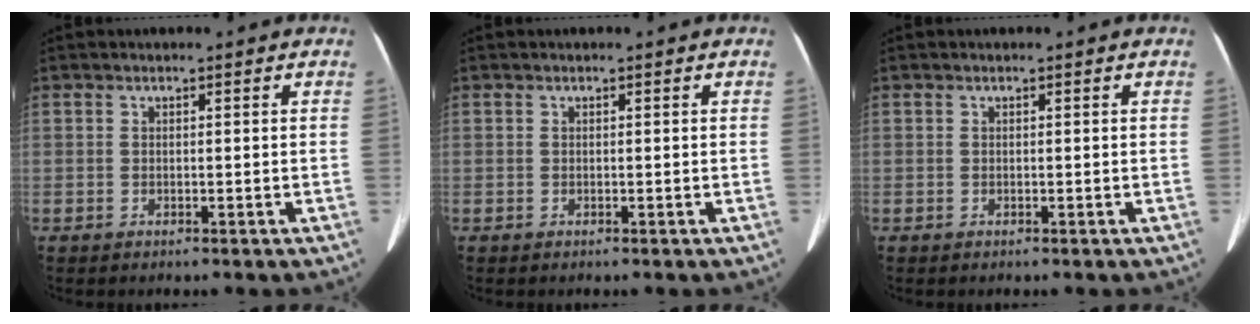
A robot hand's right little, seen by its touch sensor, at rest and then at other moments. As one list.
[{"total": 0.0}, {"total": 0.0}]